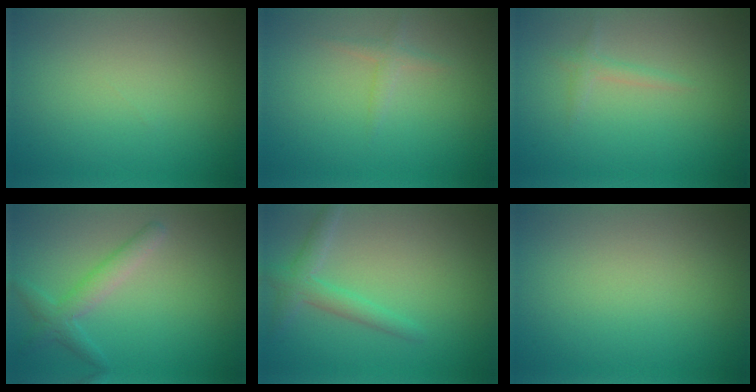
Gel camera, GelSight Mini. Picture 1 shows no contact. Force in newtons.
{"total": 1.1, "press": 1.1, "slide": 0.1}
{"total": 1.0, "press": 1.0, "slide": 0.0}
{"total": 2.5, "press": 2.5, "slide": 0.2}
{"total": 2.3, "press": 2.3, "slide": 0.2}
{"total": 0.0}